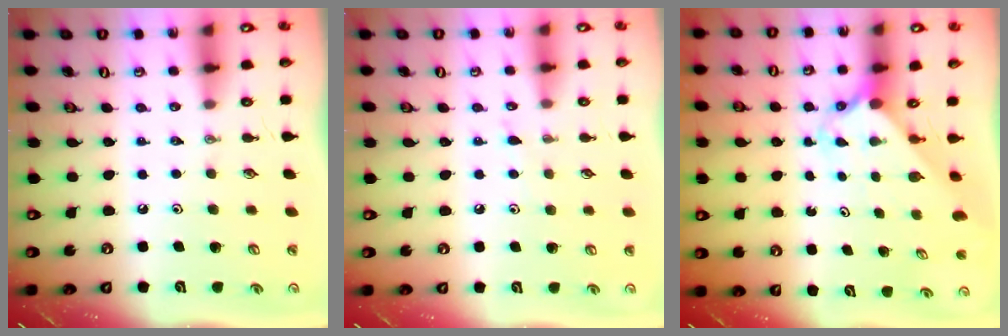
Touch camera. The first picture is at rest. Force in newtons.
{"total": 2.7, "press": 2.7, "slide": 0.3}
{"total": 2.2, "press": 2.2, "slide": 0.2}